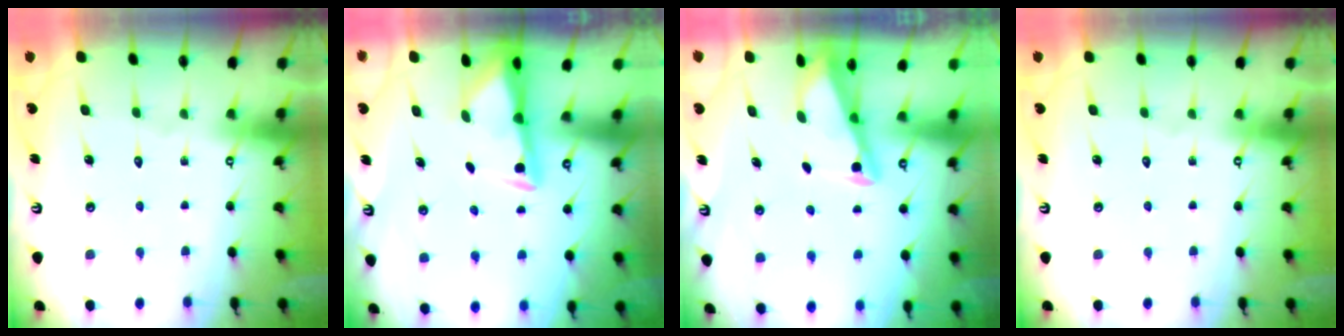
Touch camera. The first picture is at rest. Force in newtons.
{"total": 2.8, "press": 2.7, "slide": 0.6}
{"total": 2.7, "press": 2.6, "slide": 0.4}
{"total": 0.0}